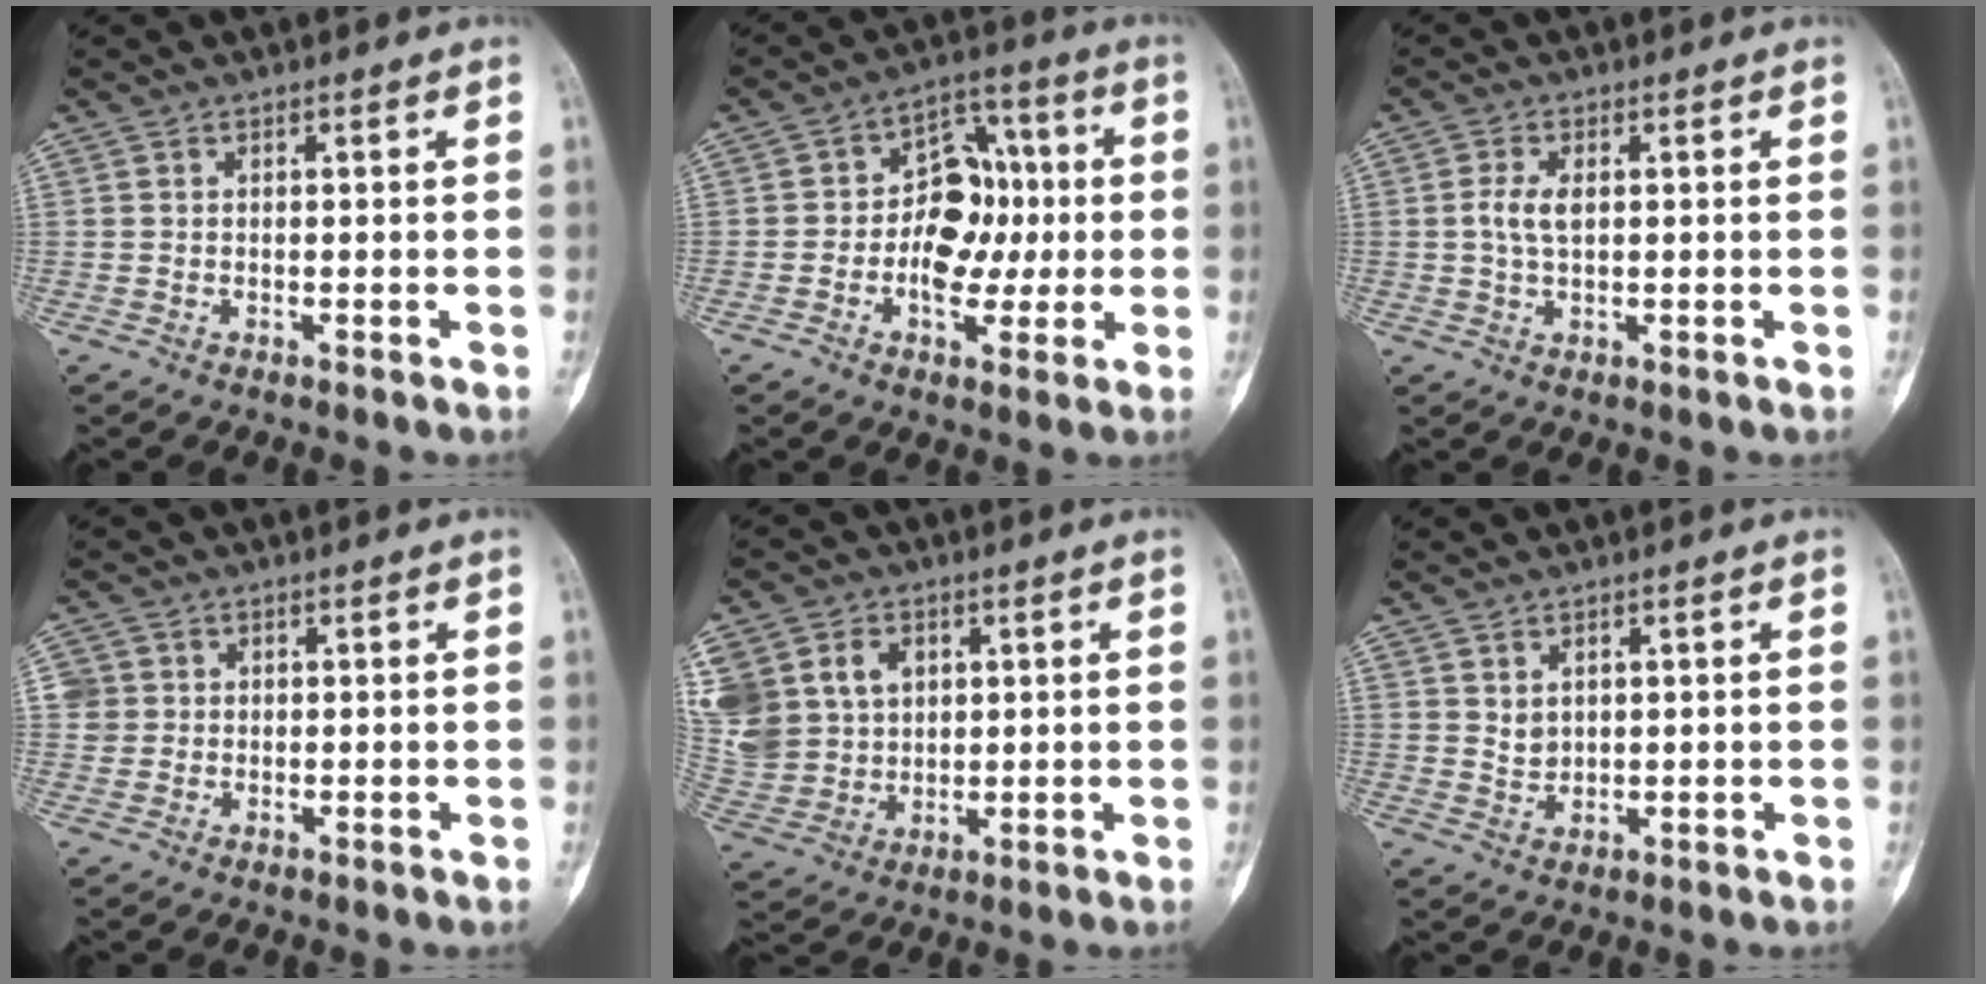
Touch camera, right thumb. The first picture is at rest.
{"total": 11.6, "force": [-0.7, 8.3, 8.1], "torque": [-0.076, 0.030, -0.019]}
{"total": 3.9, "force": [0.5, 2.1, 3.2], "torque": [-0.071, 0.001, 0.010]}
{"total": 2.8, "force": [0.5, 2.8, 0.2], "torque": [0.017, 0.003, 0.008]}
{"total": 18.6, "force": [5.5, 15.2, 9.2], "torque": [-0.216, 0.023, 0.126]}
{"total": 2.4, "force": [1.0, 1.9, 1.2], "torque": [-0.015, -0.011, 0.027]}